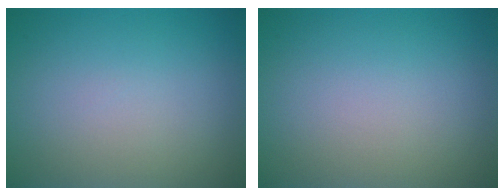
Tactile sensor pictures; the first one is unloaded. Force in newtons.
{"total": 0.0}